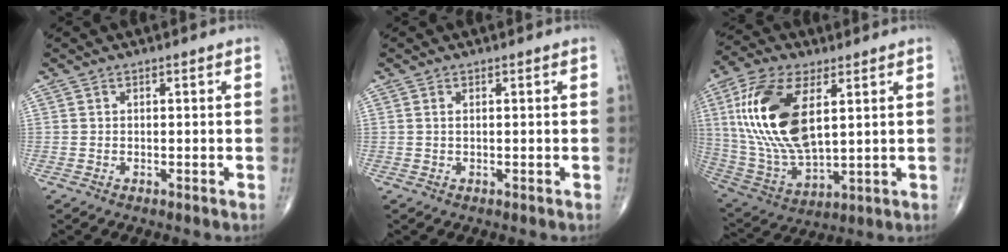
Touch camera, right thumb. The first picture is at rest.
{"total": 0.6, "force": [0.2, 0.3, 0.5], "torque": [-0.013, 0.004, 0.005]}
{"total": 20.6, "force": [5.2, 10.0, 17.2], "torque": [-0.351, -0.021, 0.102]}